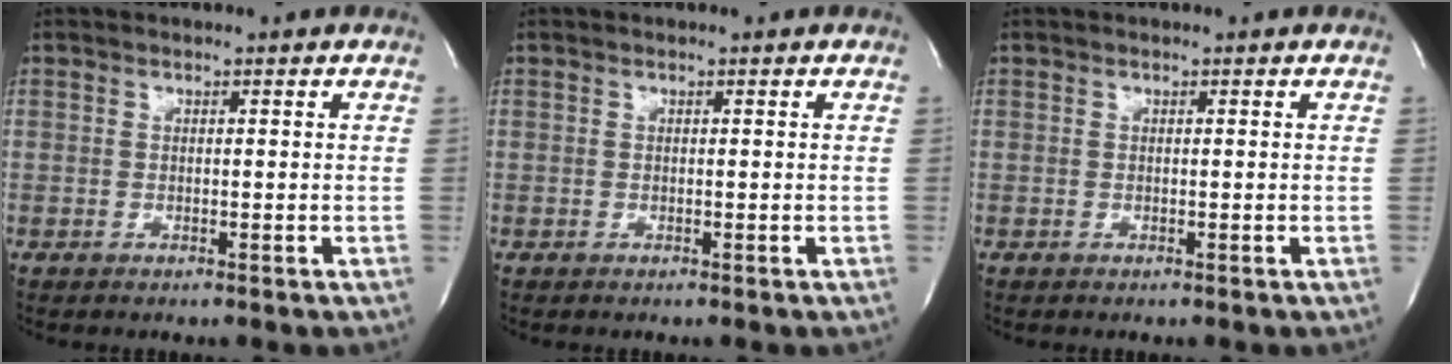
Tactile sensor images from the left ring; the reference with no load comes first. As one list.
[{"total": 0.0}, {"total": 0.0}]